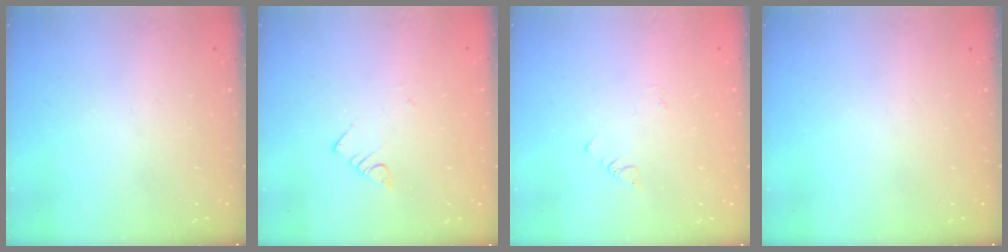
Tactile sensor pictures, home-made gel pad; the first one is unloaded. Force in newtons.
{"total": 2.9, "press": 2.9, "slide": 0.2}
{"total": 1.1, "press": 1.1, "slide": 0.3}
{"total": 0.0}